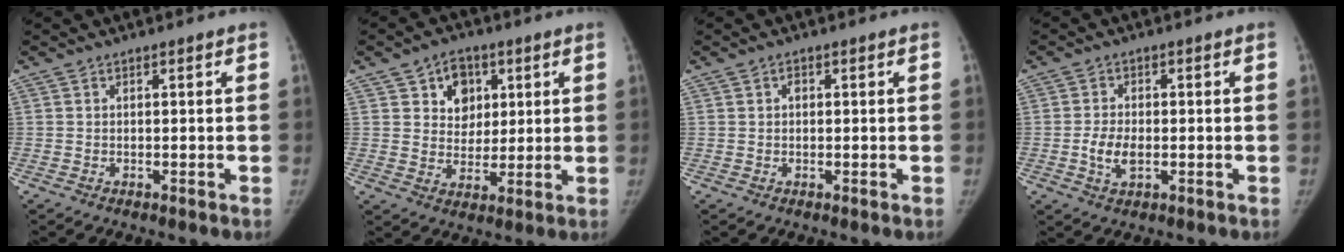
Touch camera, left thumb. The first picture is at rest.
{"total": 8.2, "force": [3.4, 6.5, 3.6], "torque": [-0.016, -0.011, 0.054]}
{"total": 1.1, "force": [0.3, 0.9, 0.6], "torque": [-0.005, 0.003, 0.002]}
{"total": 4.5, "force": [-0.9, 2.6, 3.6], "torque": [-0.068, 0.002, -0.017]}